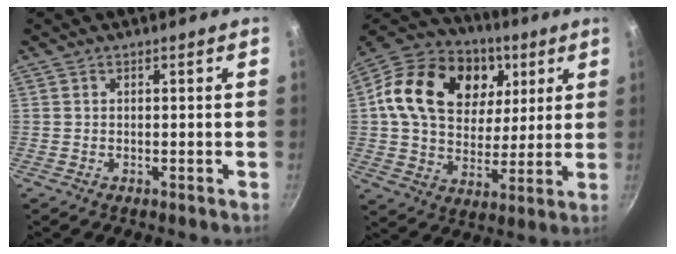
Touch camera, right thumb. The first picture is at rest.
{"total": 24.8, "force": [7.5, 18.1, 15.3], "torque": [-0.245, 0.002, 0.121]}